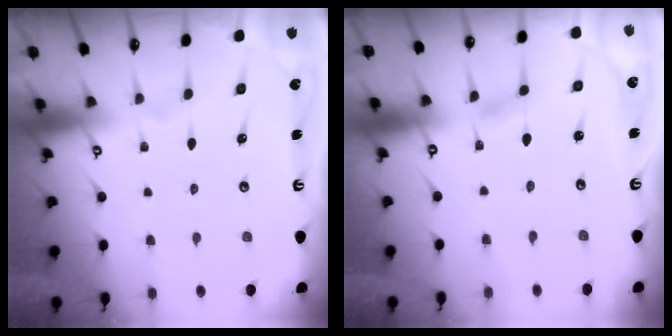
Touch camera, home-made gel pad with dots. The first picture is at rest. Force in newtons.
{"total": 2.1, "press": 2.1, "slide": 0.2}